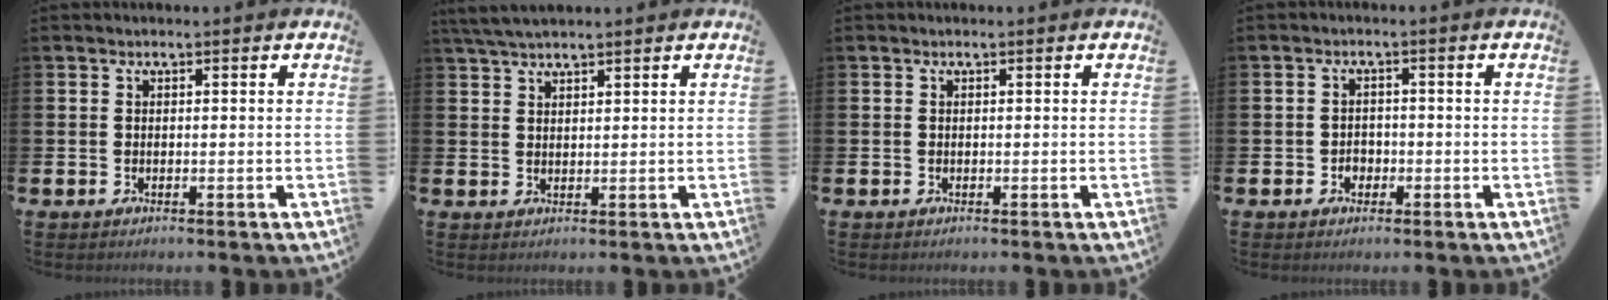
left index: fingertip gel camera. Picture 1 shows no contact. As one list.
[{"total": 3.7, "force": [3.2, 0.8, 1.6], "torque": [-0.037, -0.004, 0.061]}, {"total": 0.0}, {"total": 1.8, "force": [-0.7, 1.5, 0.6], "torque": [-0.009, 0.002, -0.018]}]